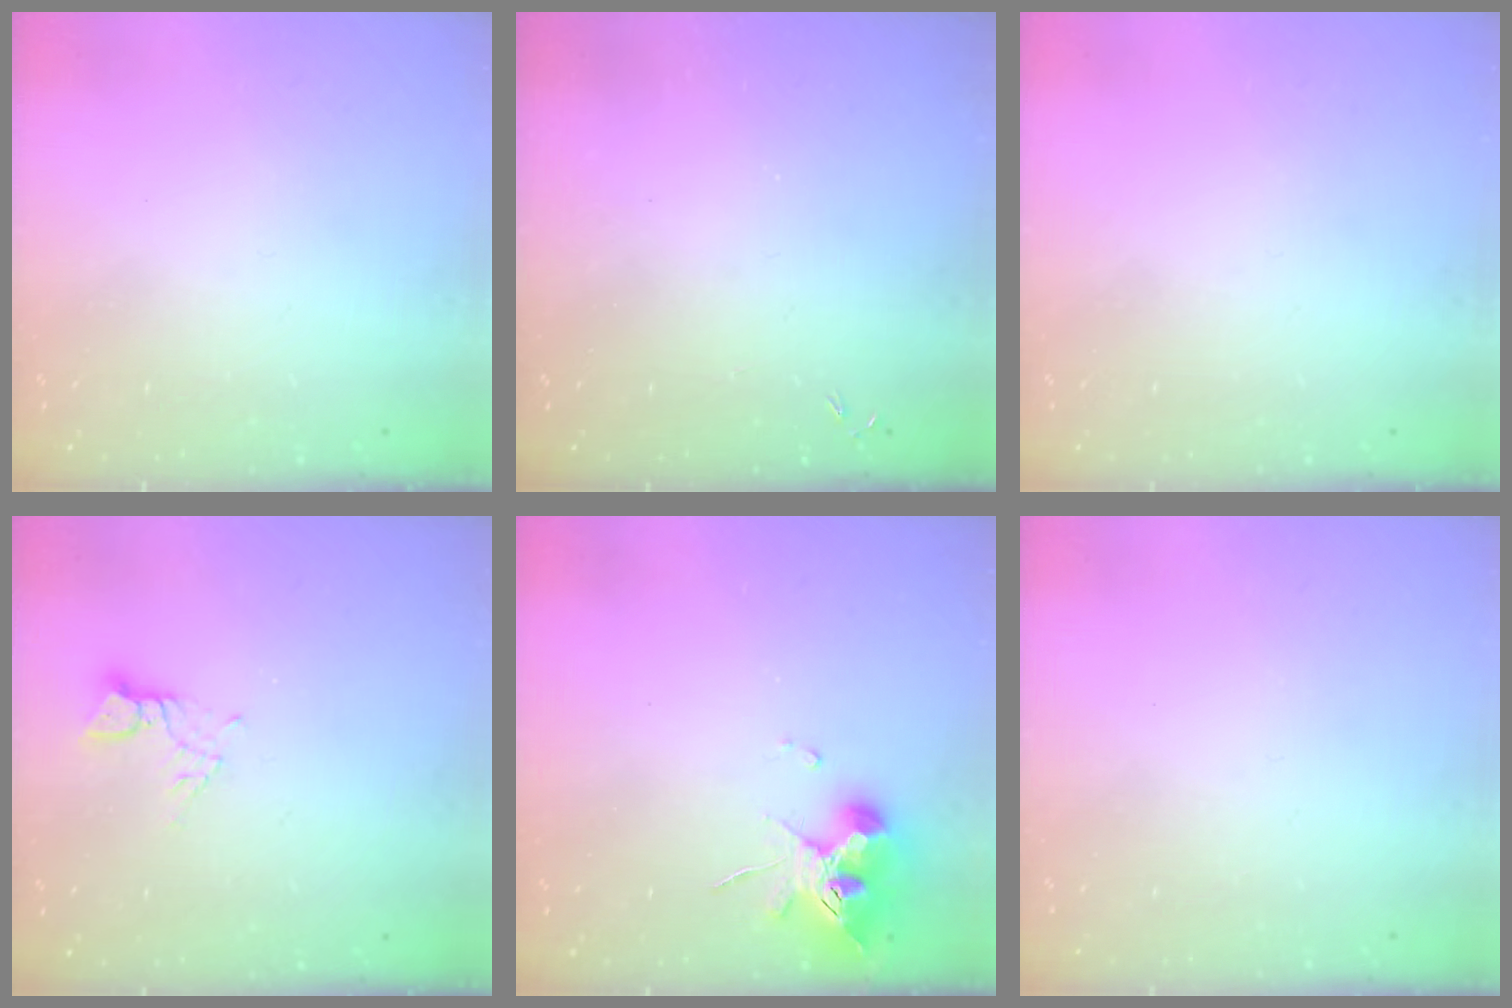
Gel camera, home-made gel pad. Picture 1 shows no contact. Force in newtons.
{"total": 0.0}
{"total": 0.0}
{"total": 2.6, "press": 2.6, "slide": 0.3}
{"total": 10.7, "press": 10.6, "slide": 1.5}
{"total": 0.0}